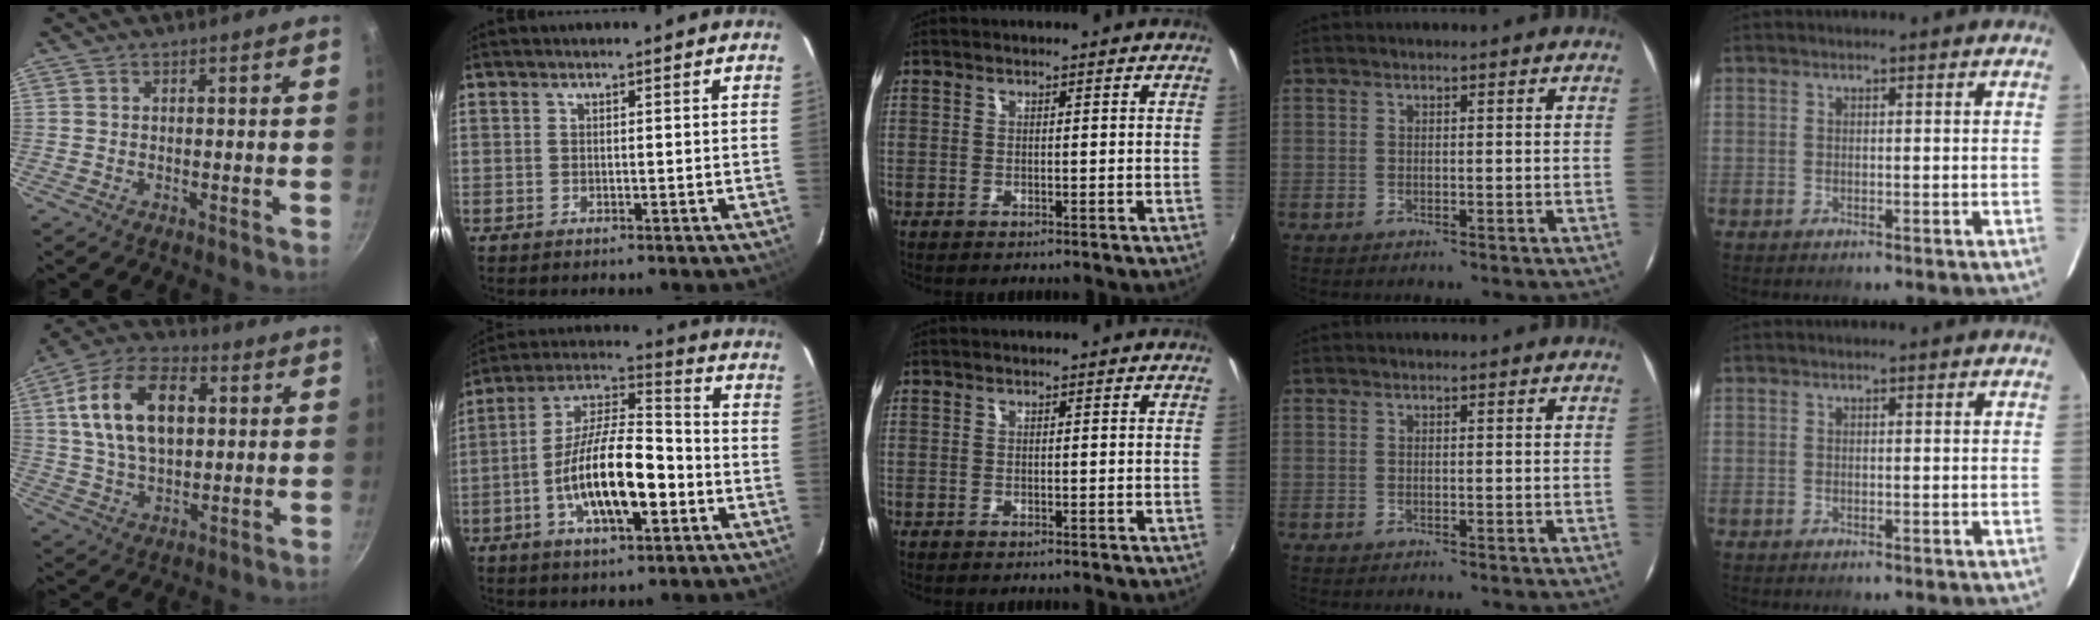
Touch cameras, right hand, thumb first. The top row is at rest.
{"thumb": {"total": 17.2, "force": [3.6, 10.3, 13.3], "torque": [-0.218, 0.011, 0.055]}, "index": {"total": 16.0, "force": [-4.9, 5.6, 14.1], "torque": [-0.264, 0.007, -0.086]}}